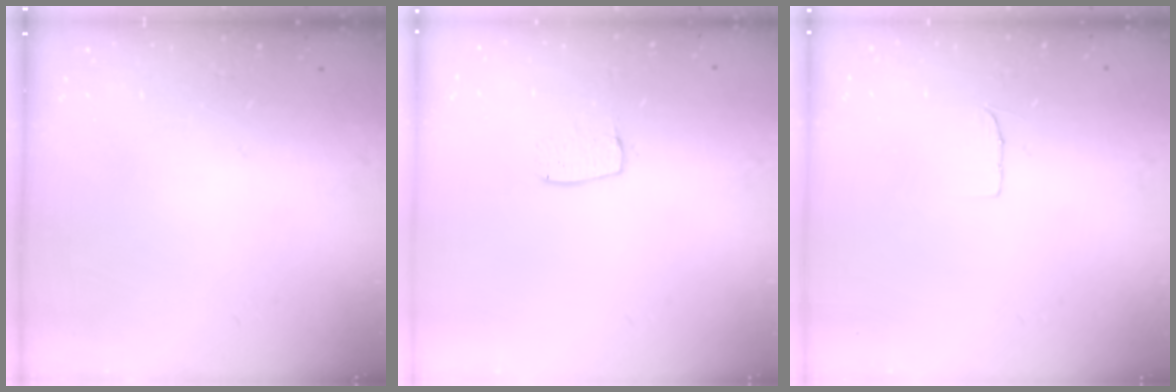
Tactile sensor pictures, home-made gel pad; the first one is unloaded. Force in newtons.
{"total": 6.0, "press": 6.0, "slide": 0.4}
{"total": 4.4, "press": 4.3, "slide": 0.4}